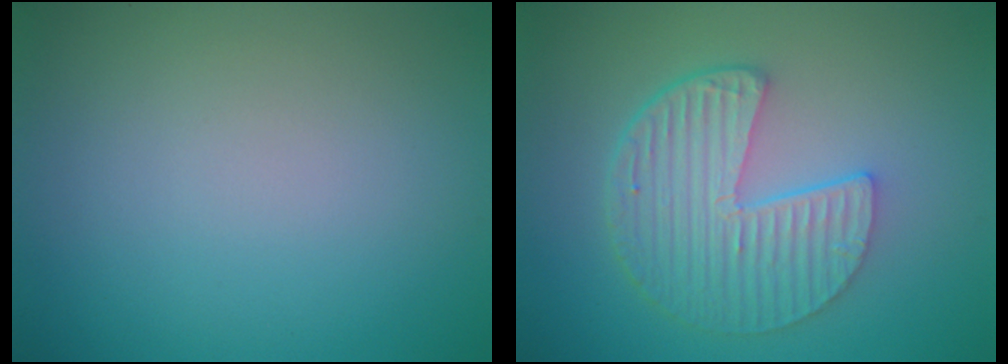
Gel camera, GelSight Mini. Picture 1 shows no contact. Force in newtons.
{"total": 5.9, "press": 4.3, "slide": 4.0}